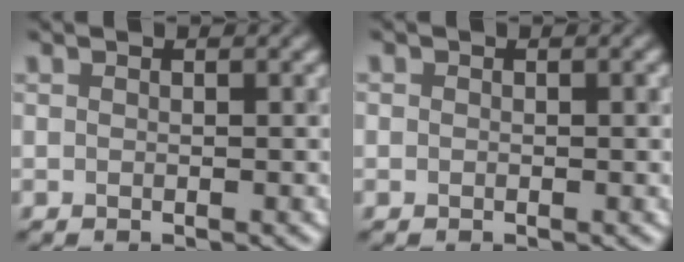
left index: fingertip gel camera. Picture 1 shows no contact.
{"total": 0.7, "force": [0.0, 0.5, 0.5], "torque": [-0.005, -0.003, -0.001]}